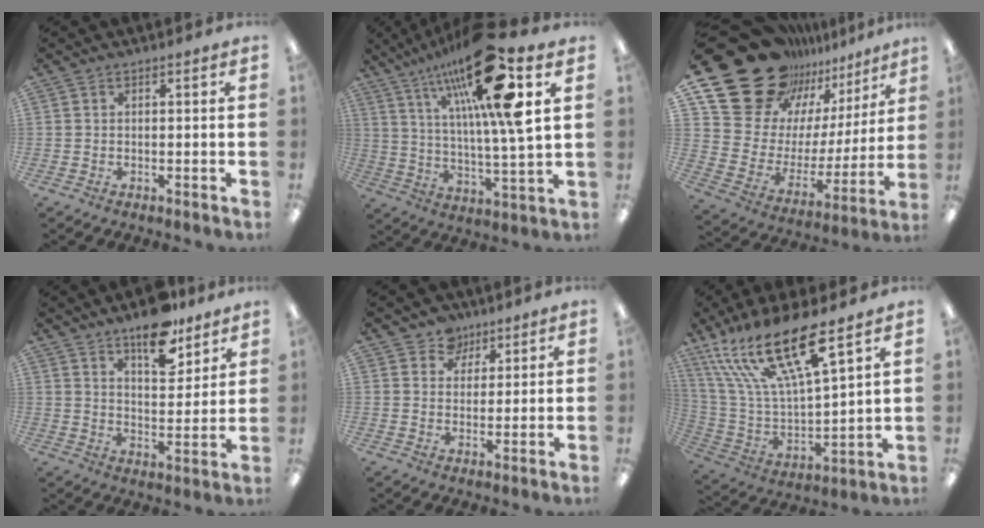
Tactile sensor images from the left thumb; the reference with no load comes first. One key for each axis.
{"total": 24.2, "fx": 13.1, "fy": 5.2, "fz": 19.7, "tx": -0.339, "ty": -0.053, "tz": 0.197}
{"total": 23.8, "fx": 18.4, "fy": 13.1, "fz": 7.4, "tx": -0.145, "ty": -0.137, "tz": 0.354}
{"total": 11.5, "fx": 8.9, "fy": 4.7, "fz": 5.6, "tx": -0.064, "ty": -0.058, "tz": 0.154}
{"total": 6.2, "fx": 4.1, "fy": 4.6, "fz": 0.7, "tx": -0.013, "ty": -0.019, "tz": 0.075}
{"total": 21.0, "fx": 14.3, "fy": 5.6, "fz": 14.3, "tx": -0.297, "ty": -0.095, "tz": 0.244}